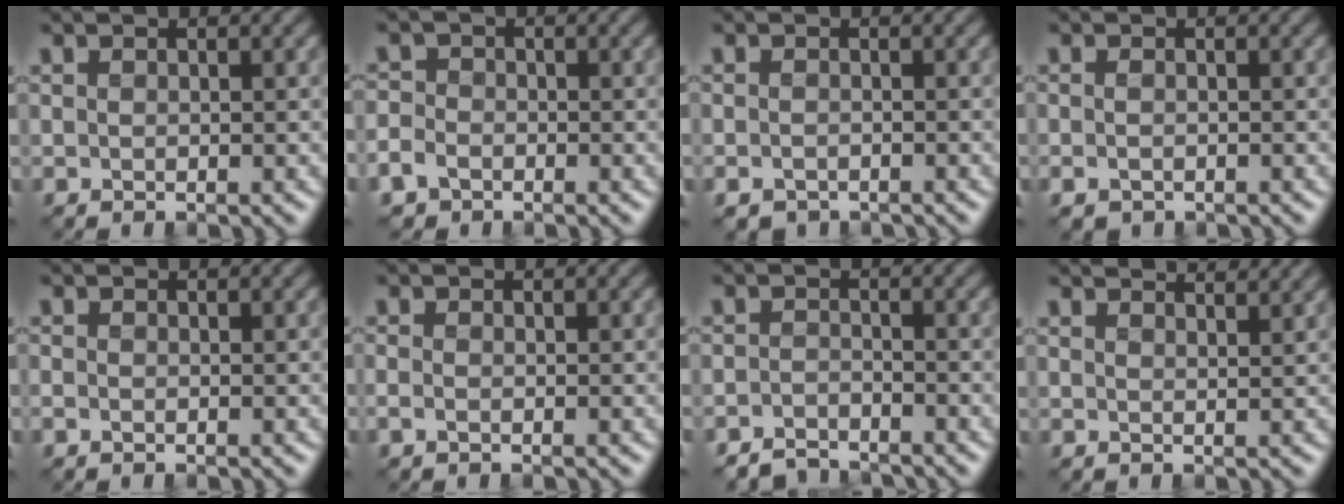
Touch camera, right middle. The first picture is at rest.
{"total": 4.9, "force": [-2.8, 3.7, 1.5], "torque": [-0.018, -0.011, -0.064]}
{"total": 1.5, "force": [-1.2, 0.7, 0.4], "torque": [-0.007, -0.007, -0.027]}
{"total": 1.1, "force": [-0.7, 0.6, 0.6], "torque": [-0.012, -0.007, -0.014]}
{"total": 0.9, "force": [-0.5, 0.6, 0.4], "torque": [-0.012, -0.007, -0.012]}
{"total": 1.2, "force": [-0.6, 0.8, 0.7], "torque": [-0.022, -0.006, -0.016]}
{"total": 2.7, "force": [-2.7, 0.5, 0.1], "torque": [0.003, 0.002, -0.057]}
{"total": 3.6, "force": [3.2, 0.7, 1.3], "torque": [-0.008, 0.013, 0.021]}